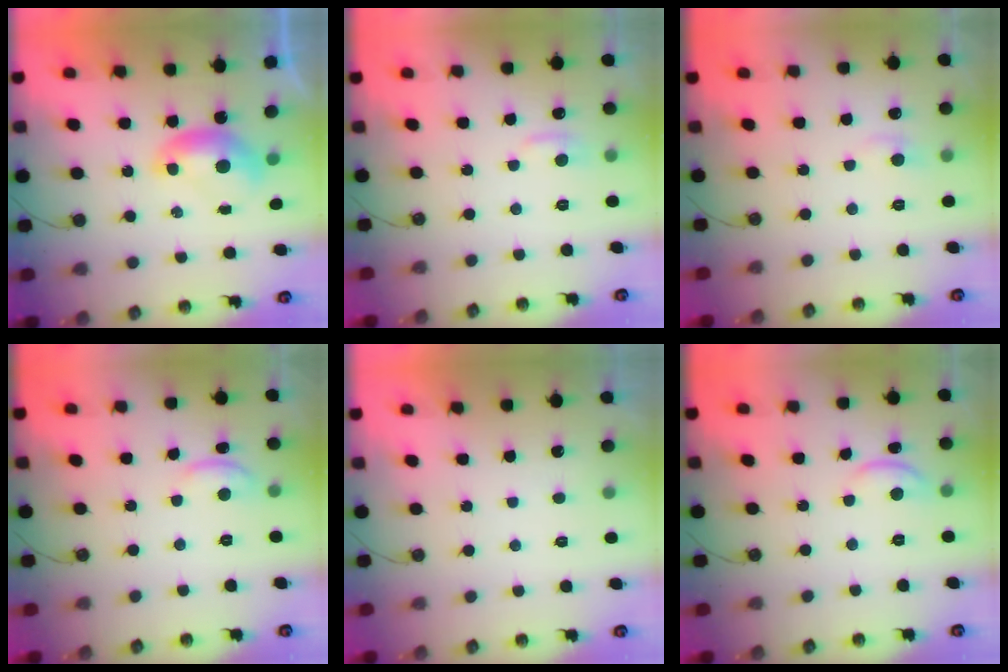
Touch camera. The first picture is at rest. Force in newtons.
{"total": 1.0, "press": 0.0, "slide": 1.0}
{"total": 1.2, "press": 0.8, "slide": 0.8}
{"total": 1.4, "press": 1.3, "slide": 0.5}
{"total": 6.1, "press": 6.1, "slide": 0.2}
{"total": 1.3, "press": 1.3, "slide": 0.3}